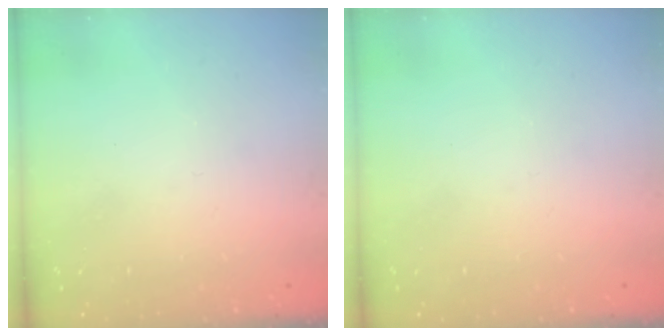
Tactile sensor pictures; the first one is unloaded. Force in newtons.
{"total": 0.0}